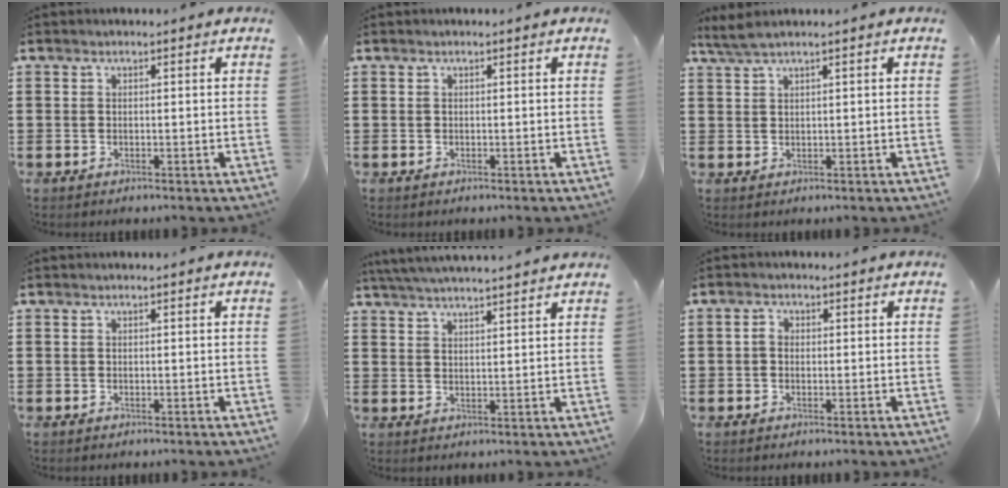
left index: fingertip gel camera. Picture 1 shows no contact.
{"total": 0.0}
{"total": 2.1, "force": [1.4, 0.0, 1.6], "torque": [-0.032, 0.000, 0.026]}
{"total": 0.0}
{"total": 3.9, "force": [3.8, -0.6, 0.8], "torque": [-0.028, -0.014, 0.068]}
{"total": 1.5, "force": [0.0, 1.1, 1.0], "torque": [-0.022, 0.007, -0.002]}